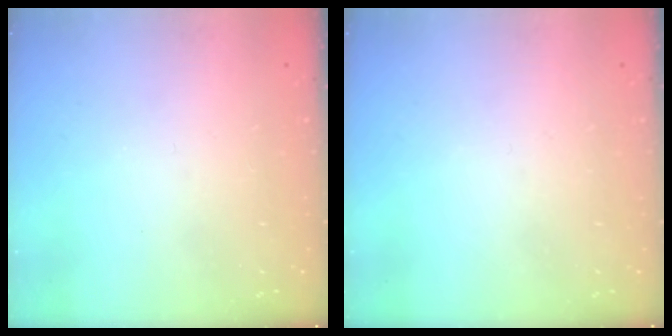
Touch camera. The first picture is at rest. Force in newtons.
{"total": 0.0}